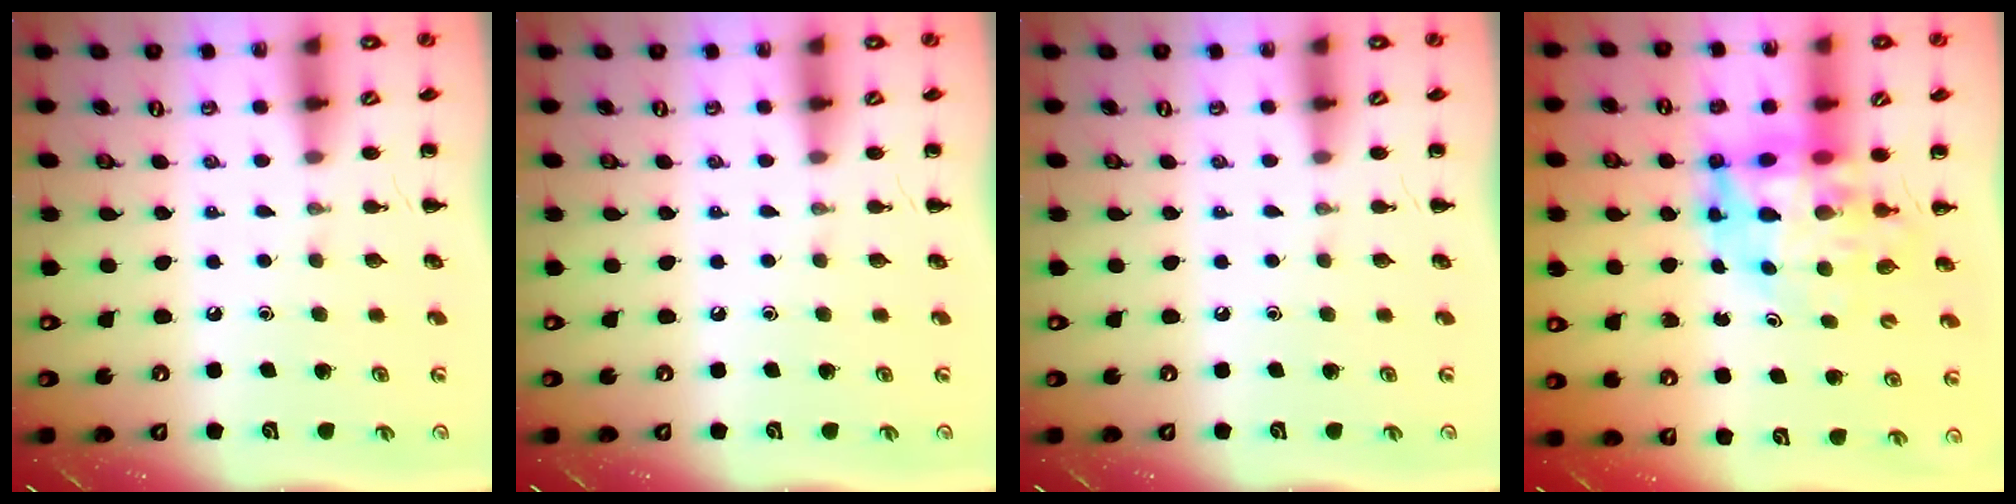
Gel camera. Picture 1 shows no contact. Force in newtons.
{"total": 0.0}
{"total": 0.0}
{"total": 12.0, "press": 11.4, "slide": 3.6}